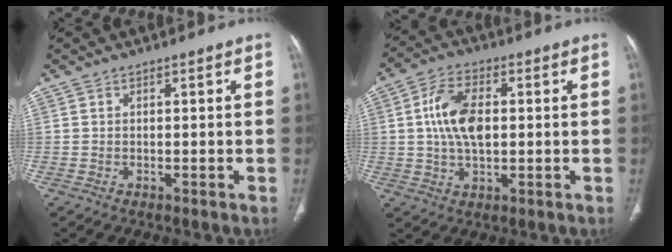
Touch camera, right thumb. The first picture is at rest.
{"total": 10.3, "force": [1.1, 5.6, 8.5], "torque": [-0.162, 0.006, 0.020]}